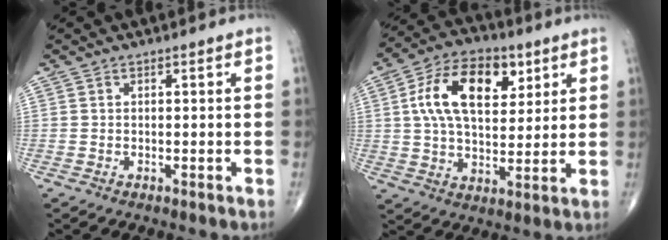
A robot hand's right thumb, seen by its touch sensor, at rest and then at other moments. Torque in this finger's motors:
{"motor_torque": [-0.07, 1.01, 1.33, 0.63, 0.43]}